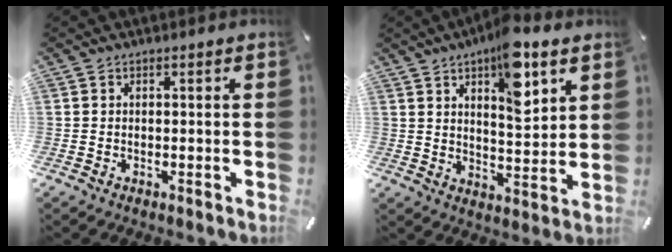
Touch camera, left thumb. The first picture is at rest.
{"total": 12.5, "force": [7.6, 4.9, 8.6], "torque": [-0.120, -0.040, 0.126]}